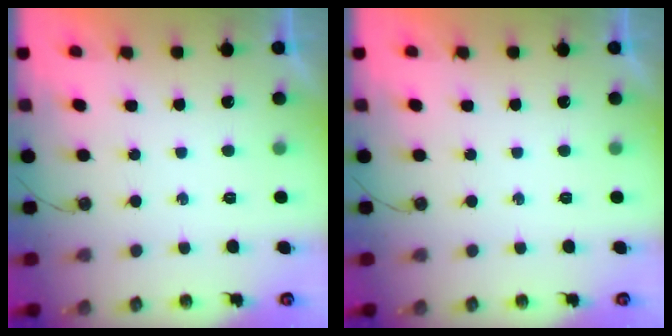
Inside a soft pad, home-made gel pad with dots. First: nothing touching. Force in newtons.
{"total": 0.0}